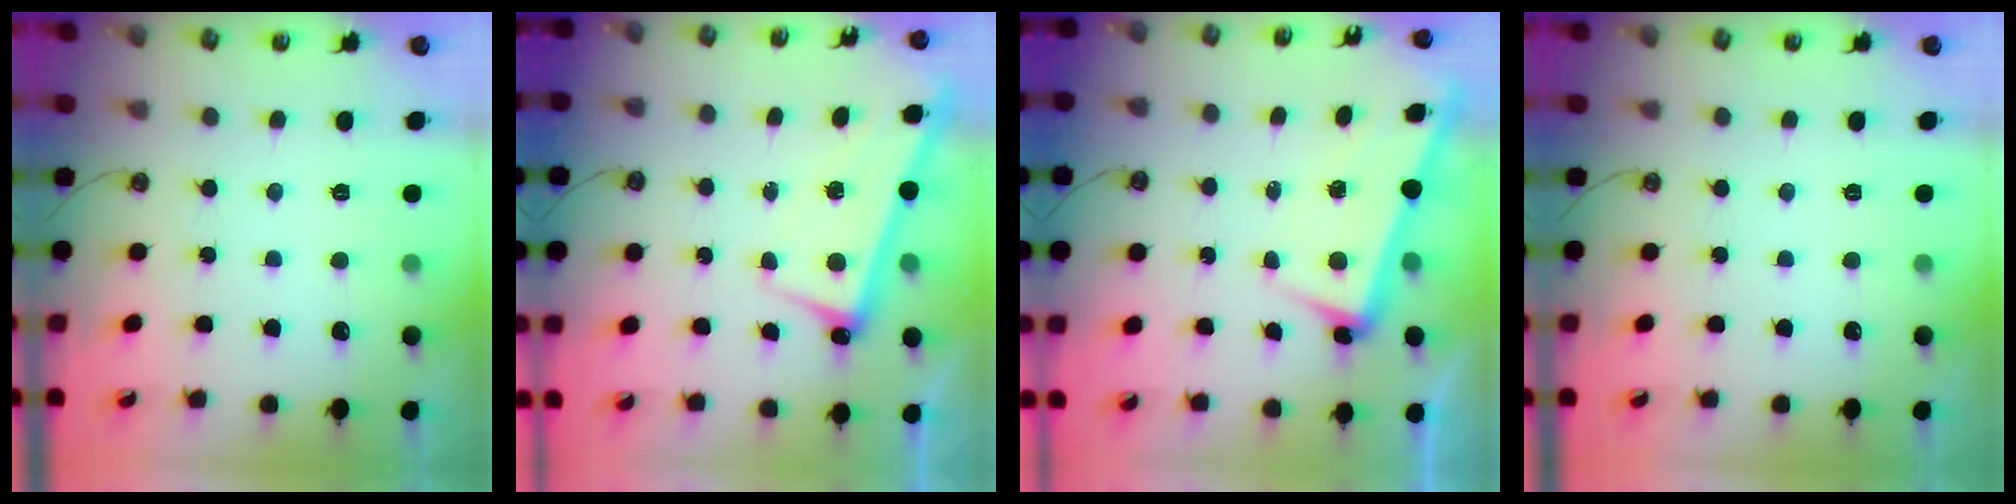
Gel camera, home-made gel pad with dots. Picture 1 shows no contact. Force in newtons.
{"total": 2.5, "press": 2.5, "slide": 0.5}
{"total": 2.9, "press": 2.8, "slide": 0.9}
{"total": 0.0}